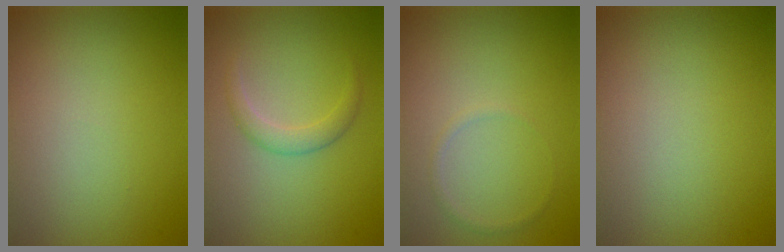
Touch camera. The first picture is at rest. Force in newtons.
{"total": 1.7, "press": 1.7, "slide": 0.1}
{"total": 0.6, "press": 0.6, "slide": 0.1}
{"total": 0.0}